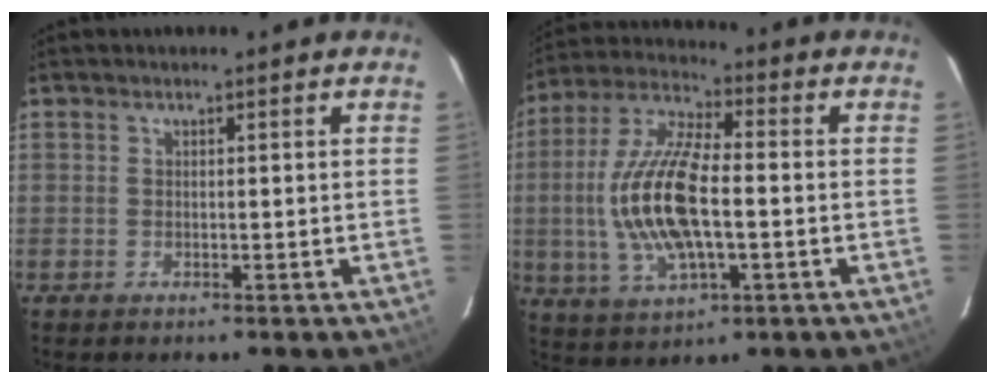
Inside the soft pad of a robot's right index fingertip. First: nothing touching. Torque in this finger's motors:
{"motor_torque": [2.14, 0.00, 1.05, 0.21]}